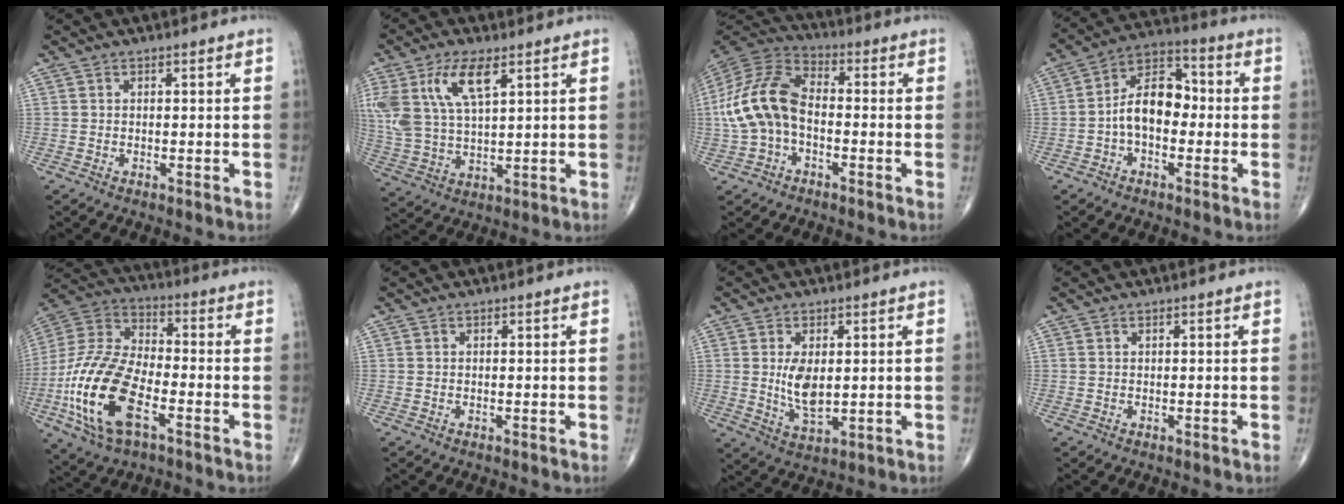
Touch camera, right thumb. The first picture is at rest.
{"total": 13.5, "force": [6.0, 6.0, 10.6], "torque": [-0.224, -0.011, 0.121]}
{"total": 14.3, "force": [-1.6, 8.7, 11.2], "torque": [-0.235, 0.038, -0.039]}
{"total": 10.8, "force": [-1.2, 6.7, 8.3], "torque": [-0.123, 0.040, -0.036]}
{"total": 20.6, "force": [-7.1, 9.9, 16.6], "torque": [-0.350, 0.019, -0.131]}
{"total": 0.0}
{"total": 6.9, "force": [0.8, 3.6, 5.8], "torque": [-0.099, -0.016, 0.023]}
{"total": 0.0}